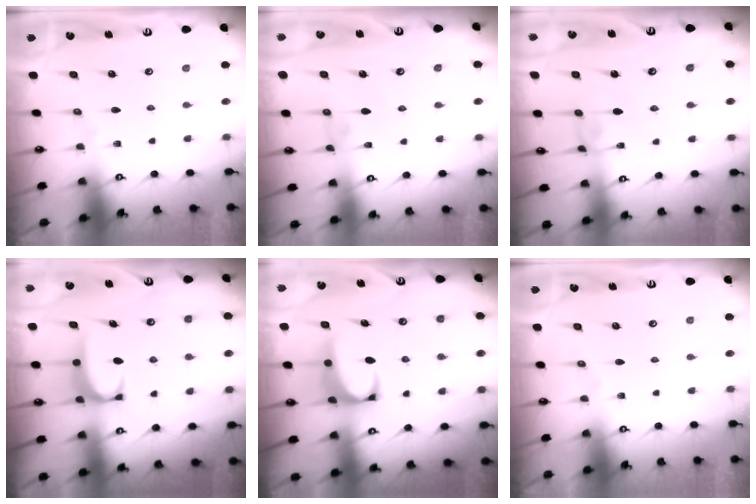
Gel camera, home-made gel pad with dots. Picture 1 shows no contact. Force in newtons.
{"total": 1.8, "press": 1.8, "slide": 0.2}
{"total": 1.1, "press": 1.0, "slide": 0.3}
{"total": 1.8, "press": 1.7, "slide": 0.6}
{"total": 2.4, "press": 2.2, "slide": 0.9}
{"total": 0.0}